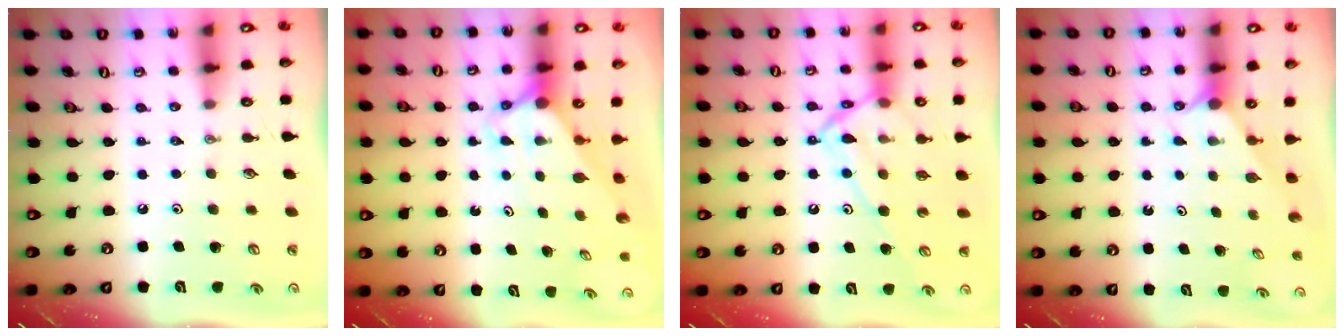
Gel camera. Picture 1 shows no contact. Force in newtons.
{"total": 2.6, "press": 2.6, "slide": 0.0}
{"total": 14.0, "press": 14.0, "slide": 0.9}
{"total": 1.9, "press": 1.9, "slide": 0.3}